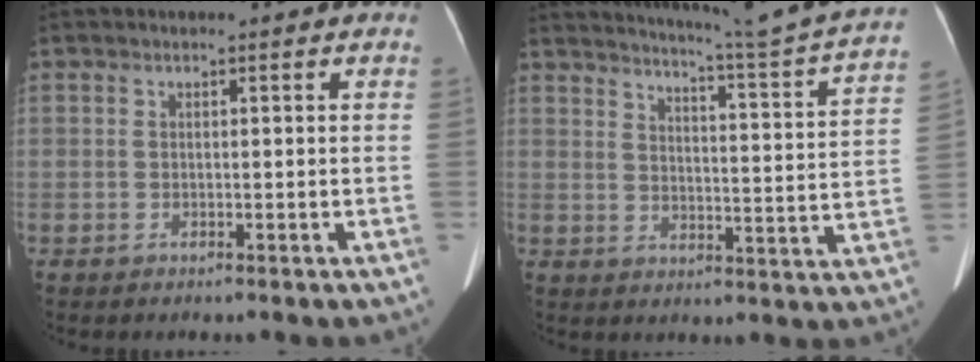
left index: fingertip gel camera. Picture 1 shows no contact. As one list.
[{"total": 21.2, "force": [19.2, -2.2, 8.7], "torque": [-0.145, -0.078, 0.236]}]